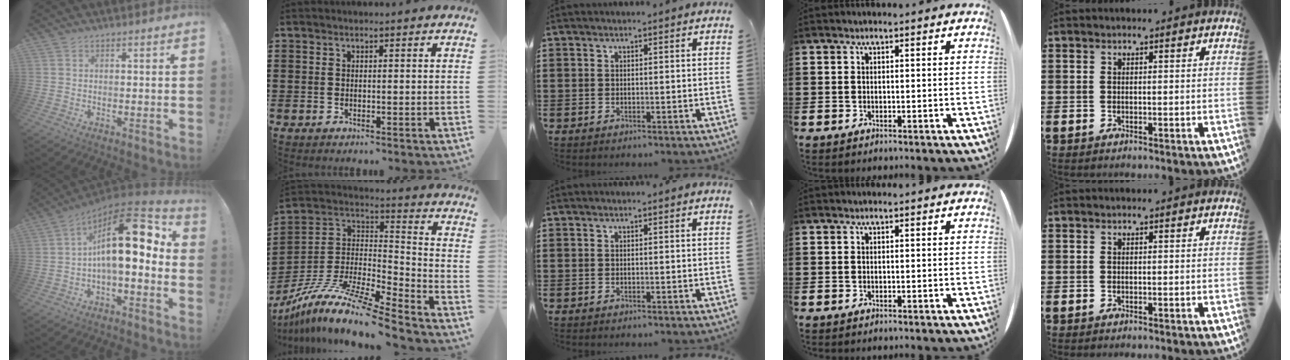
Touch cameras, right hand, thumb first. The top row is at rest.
{"thumb": {"total": 19.3, "force": [3.6, 7.0, 17.7], "torque": [-0.288, -0.013, 0.058]}, "index": {"total": 13.0, "force": [-10.4, 1.3, 7.8], "torque": [-0.153, 0.010, -0.201]}}